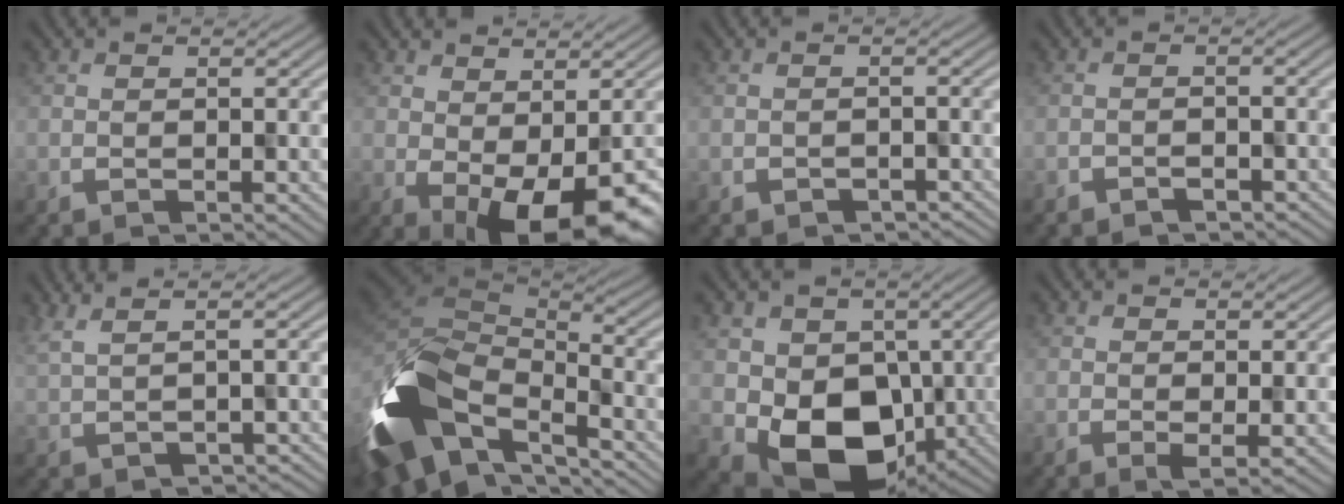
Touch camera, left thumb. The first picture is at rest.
{"total": 9.7, "force": [-2.7, 5.0, 7.8], "torque": [-0.101, -0.041, -0.011]}
{"total": 1.6, "force": [-1.4, 0.7, -0.1], "torque": [-0.002, -0.006, -0.011]}
{"total": 1.7, "force": [-1.6, 0.3, -0.3], "torque": [0.000, -0.005, -0.020]}
{"total": 4.1, "force": [2.4, 1.6, 2.9], "torque": [-0.050, 0.012, 0.041]}
{"total": 14.9, "force": [-5.3, 9.4, 10.3], "torque": [-0.270, -0.051, -0.066]}
{"total": 10.2, "force": [-1.3, 8.3, 5.7], "torque": [-0.099, -0.039, -0.013]}
{"total": 2.3, "force": [-0.6, 0.5, 2.1], "torque": [-0.036, -0.001, 0.004]}